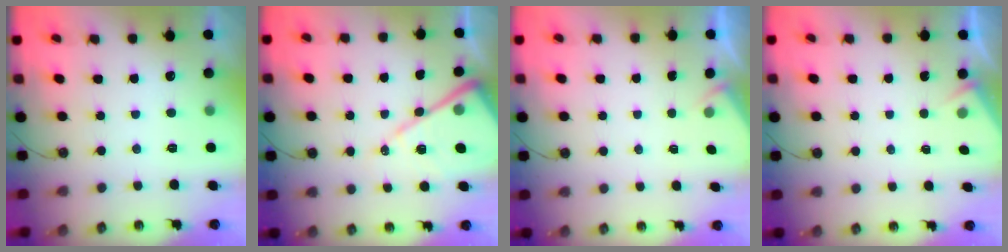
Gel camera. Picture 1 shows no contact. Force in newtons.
{"total": 15.4, "press": 15.3, "slide": 1.5}
{"total": 2.2, "press": 2.2, "slide": 0.4}
{"total": 2.9, "press": 2.9, "slide": 0.4}